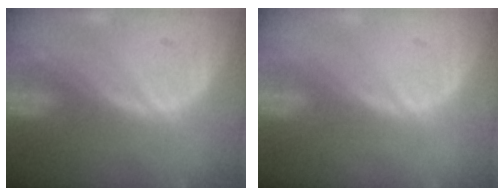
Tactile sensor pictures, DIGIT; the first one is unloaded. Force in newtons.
{"total": 0.0}